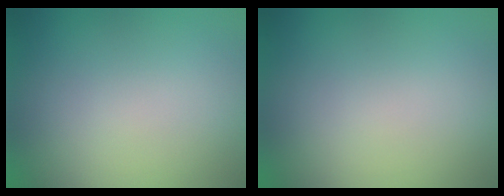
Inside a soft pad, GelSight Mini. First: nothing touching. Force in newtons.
{"total": 0.0}